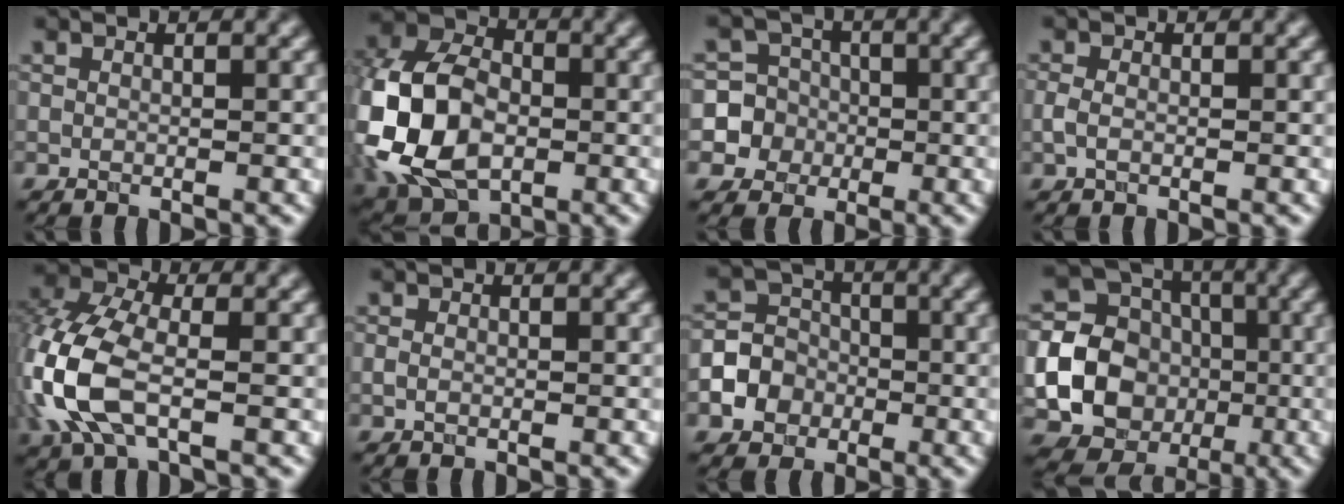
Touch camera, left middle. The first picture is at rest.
{"total": 12.1, "force": [-2.8, 8.4, 8.3], "torque": [-0.188, -0.004, -0.065]}
{"total": 7.2, "force": [-1.2, 7.1, 0.8], "torque": [-0.006, 0.015, -0.033]}
{"total": 1.3, "force": [-0.3, 0.8, 1.0], "torque": [-0.024, 0.001, -0.010]}
{"total": 8.1, "force": [-2.3, 4.4, 6.3], "torque": [-0.168, 0.003, -0.060]}
{"total": 0.8, "force": [-0.1, 0.6, 0.5], "torque": [-0.012, 0.000, -0.004]}
{"total": 4.9, "force": [-1.8, 4.3, 1.5], "torque": [-0.010, 0.004, -0.050]}
{"total": 25.5, "force": [-4.3, 24.2, 7.1], "torque": [-0.170, -0.025, -0.122]}